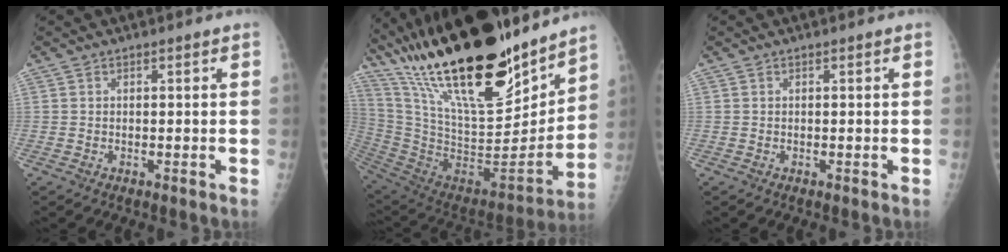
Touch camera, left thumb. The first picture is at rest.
{"total": 34.8, "force": [25.2, 10.6, 21.6], "torque": [-0.356, -0.090, 0.430]}
{"total": 0.0}